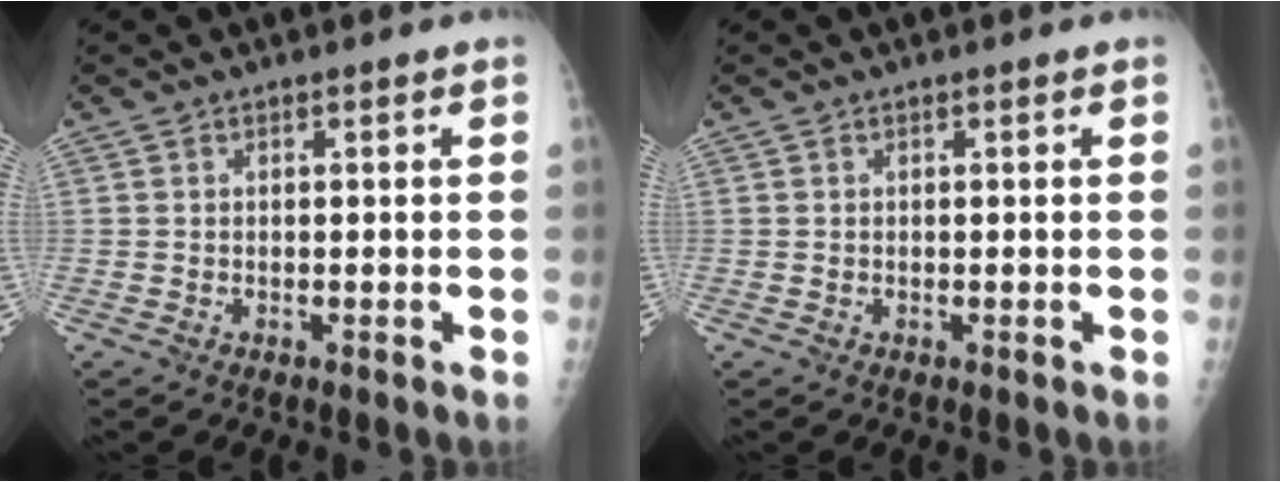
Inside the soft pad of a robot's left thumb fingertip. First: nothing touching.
{"total": 0.0}